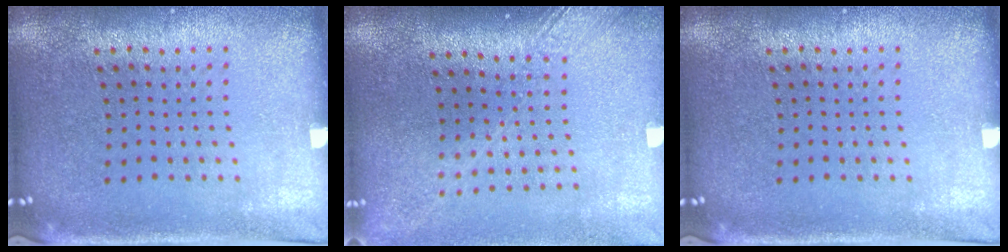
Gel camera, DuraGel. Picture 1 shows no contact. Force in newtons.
{"total": 1.8, "press": 1.5, "slide": 1.1}
{"total": 0.0}